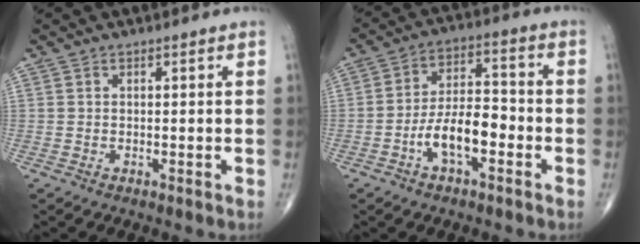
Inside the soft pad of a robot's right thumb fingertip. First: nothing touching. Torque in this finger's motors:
{"motor_torque": [1.43, 1.27, 1.15, -0.23, 0.12]}